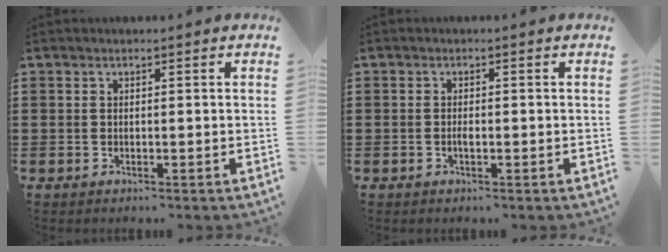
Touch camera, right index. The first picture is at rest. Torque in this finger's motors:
{"motor_torque": [2.14, 0.00, 0.03, 0.00]}